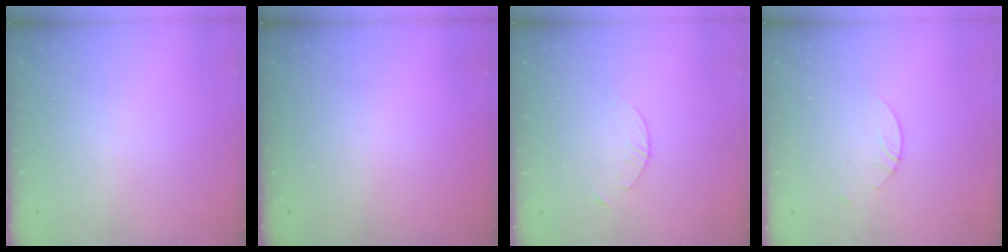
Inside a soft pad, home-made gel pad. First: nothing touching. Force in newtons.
{"total": 0.0}
{"total": 1.5, "press": 1.5, "slide": 0.2}
{"total": 2.7, "press": 2.7, "slide": 0.2}